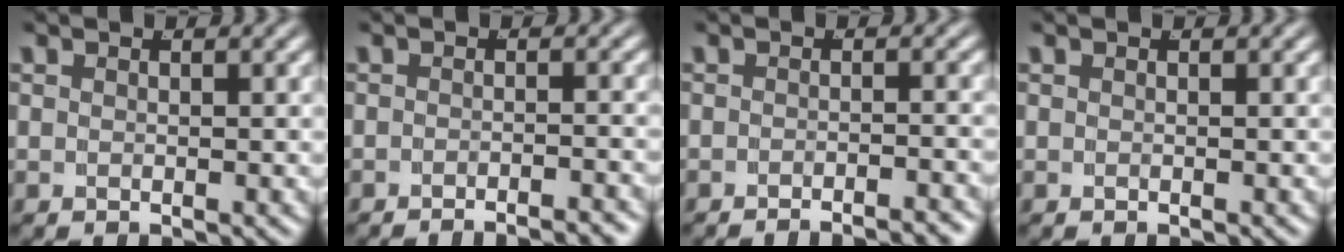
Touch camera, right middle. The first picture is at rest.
{"total": 3.0, "force": [-2.9, -0.1, 0.6], "torque": [-0.001, 0.000, -0.048]}
{"total": 3.3, "force": [-3.2, -0.1, 0.7], "torque": [-0.001, 0.000, -0.052]}
{"total": 0.0}